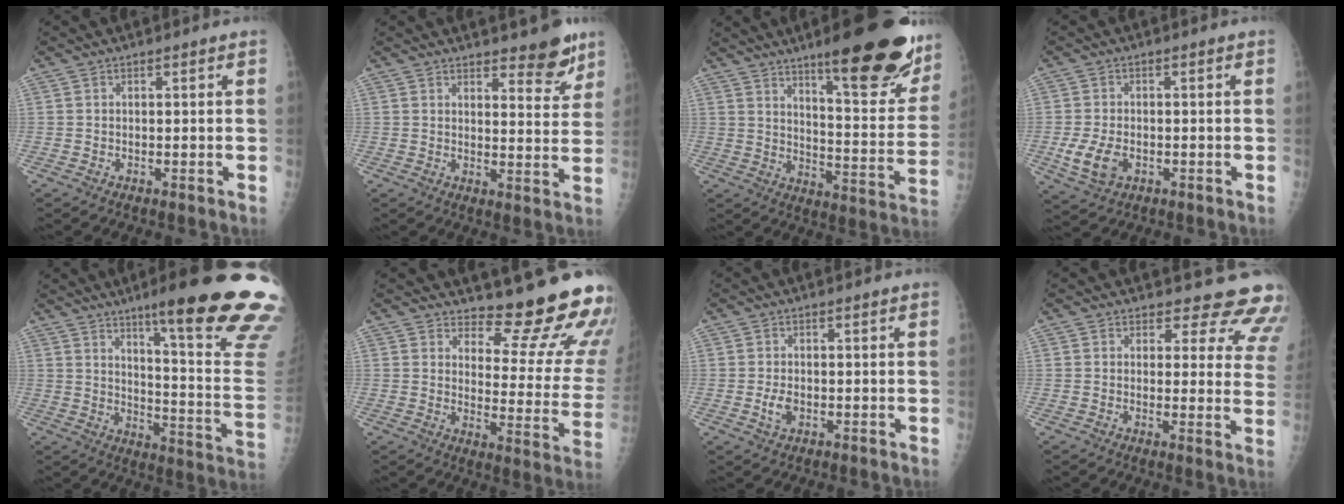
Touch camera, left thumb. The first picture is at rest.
{"total": 7.3, "force": [5.5, 2.2, 4.2], "torque": [-0.027, -0.040, 0.075]}
{"total": 24.5, "force": [15.6, 5.6, 18.1], "torque": [-0.212, -0.084, 0.225]}
{"total": 6.0, "force": [-1.5, 3.9, 4.2], "torque": [-0.087, -0.003, -0.021]}
{"total": 26.2, "force": [17.1, 2.4, 19.7], "torque": [-0.213, -0.091, 0.235]}
{"total": 16.1, "force": [14.9, 2.5, 5.5], "torque": [-0.031, -0.174, 0.177]}
{"total": 2.5, "force": [-0.3, 1.5, 1.9], "torque": [-0.037, -0.003, -0.003]}
{"total": 13.0, "force": [11.9, 4.6, 2.4], "torque": [0.023, -0.090, 0.106]}